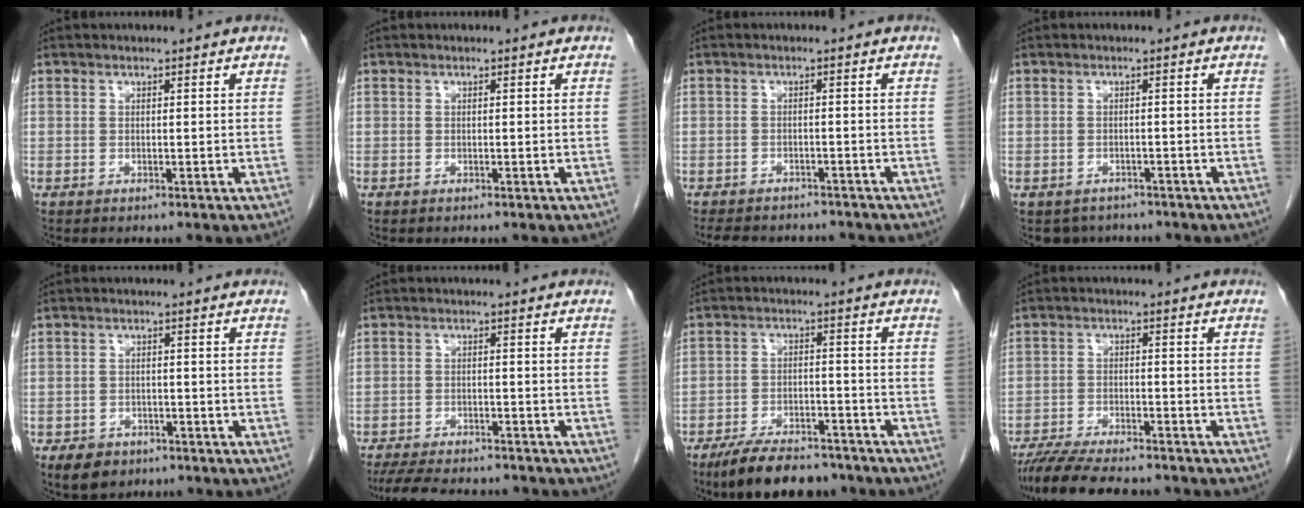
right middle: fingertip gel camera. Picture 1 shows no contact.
{"total": 0.0}
{"total": 10.6, "force": [-9.3, 3.7, 3.3], "torque": [-0.070, 0.000, -0.118]}
{"total": 4.0, "force": [-3.4, 2.1, 0.2], "torque": [0.000, 0.003, -0.046]}
{"total": 4.3, "force": [-2.9, 2.8, 1.5], "torque": [-0.026, -0.001, -0.040]}
{"total": 12.4, "force": [-11.0, 2.9, 4.9], "torque": [-0.094, -0.010, -0.154]}
{"total": 11.6, "force": [-9.5, 3.8, 5.4], "torque": [-0.086, -0.006, -0.152]}
{"total": 12.1, "force": [-10.6, 2.1, 5.4], "torque": [-0.091, -0.013, -0.163]}